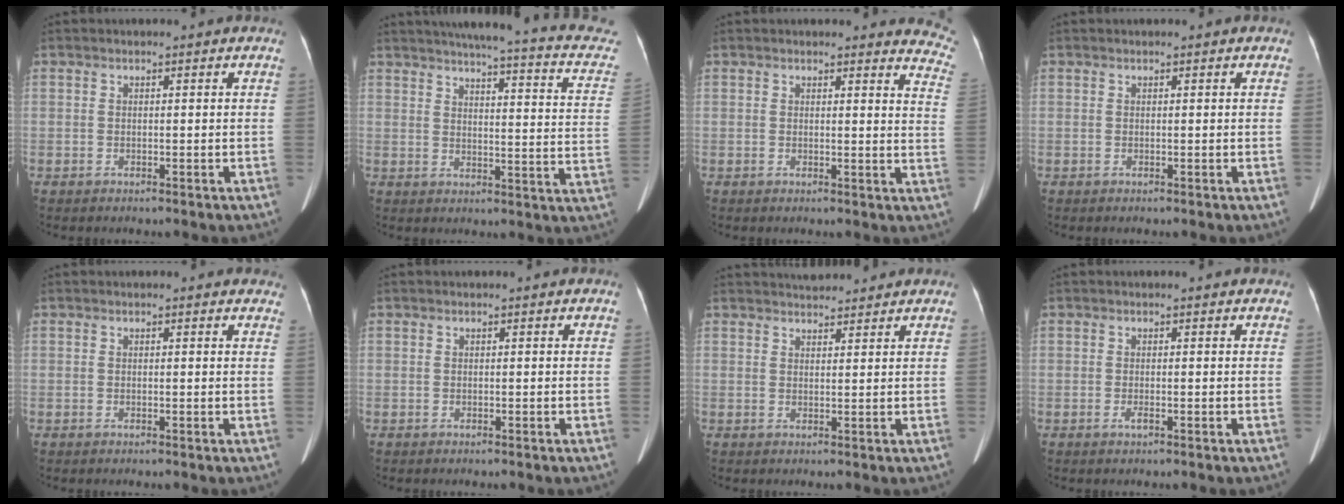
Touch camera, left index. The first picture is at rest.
{"total": 22.7, "force": [19.1, 2.8, 11.9], "torque": [-0.156, -0.027, 0.206]}
{"total": 10.1, "force": [9.9, 1.6, 1.5], "torque": [0.027, -0.072, 0.059]}
{"total": 0.0}
{"total": 2.4, "force": [2.1, 0.7, 0.8], "torque": [-0.003, -0.001, 0.005]}
{"total": 0.0}
{"total": 5.1, "force": [4.9, 0.7, 1.1], "torque": [-0.017, 0.028, 0.069]}
{"total": 0.7, "force": [-0.2, 0.1, 0.7], "torque": [-0.012, 0.000, -0.004]}